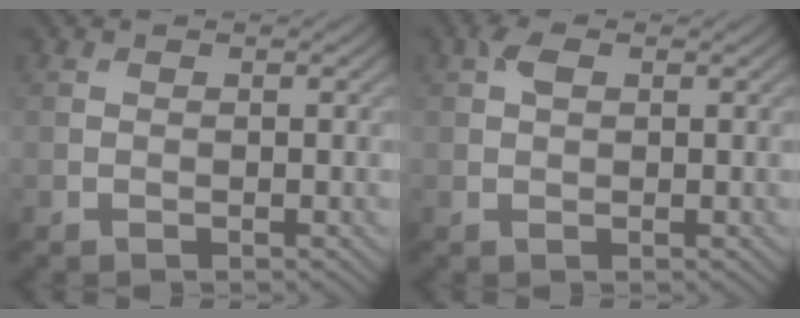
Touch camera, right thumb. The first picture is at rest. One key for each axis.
{"total": 1.8, "fx": 0.7, "fy": 1.0, "fz": 1.3, "tx": -0.030, "ty": 0.006, "tz": 0.009}